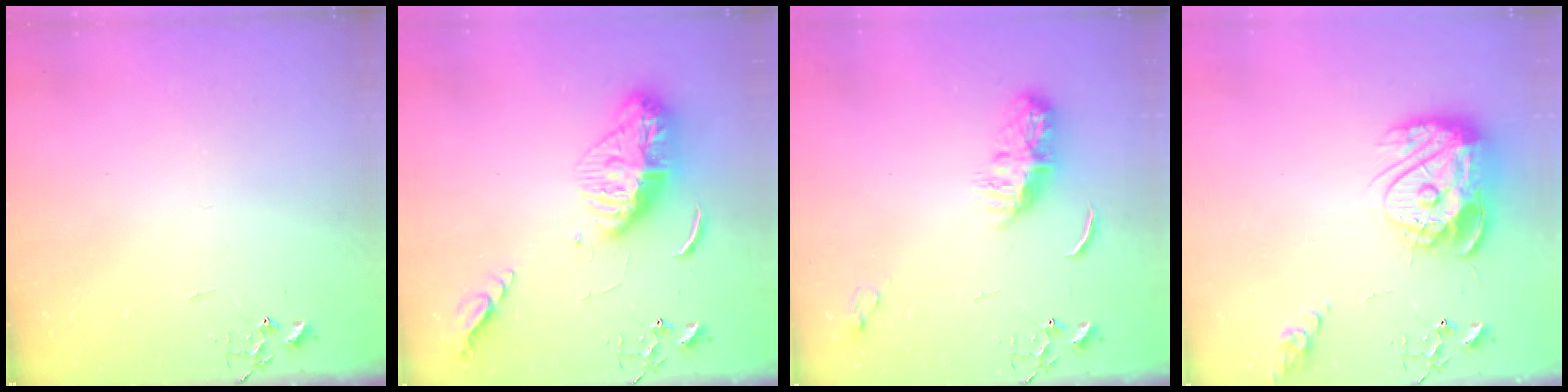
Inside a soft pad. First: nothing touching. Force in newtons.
{"total": 14.6, "press": 14.5, "slide": 1.2}
{"total": 8.2, "press": 8.2, "slide": 0.4}
{"total": 17.3, "press": 17.2, "slide": 1.8}